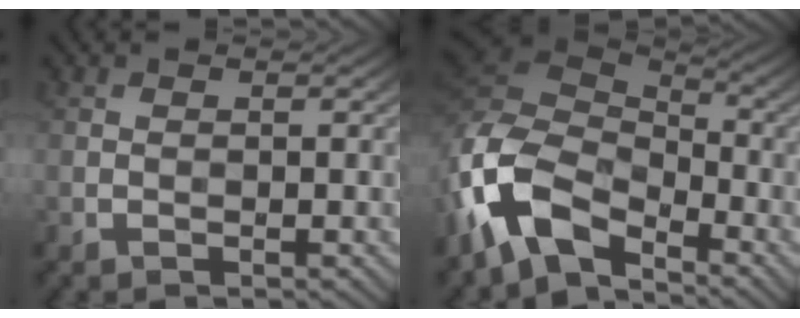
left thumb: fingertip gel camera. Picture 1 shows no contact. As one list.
[{"total": 13.0, "force": [-7.3, 7.4, 7.7], "torque": [-0.192, -0.014, -0.149]}]